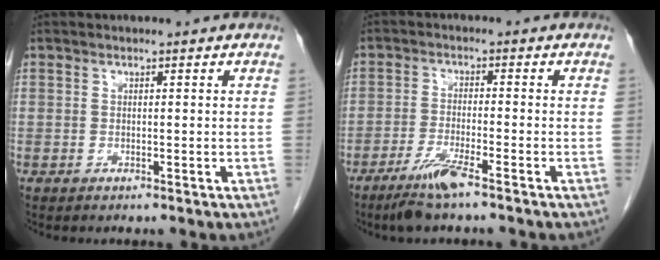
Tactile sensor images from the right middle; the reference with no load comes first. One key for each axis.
{"total": 5.5, "fx": -3.9, "fy": 0.0, "fz": 3.9, "tx": -0.081, "ty": -0.013, "tz": -0.077}